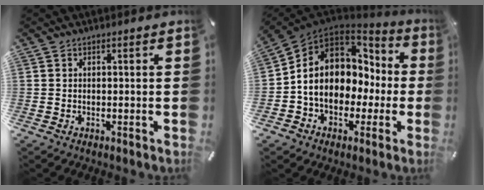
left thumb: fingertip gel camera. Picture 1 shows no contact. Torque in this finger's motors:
{"motor_torque": [0.75, 1.91, 2.71, 0.08, 0.71]}